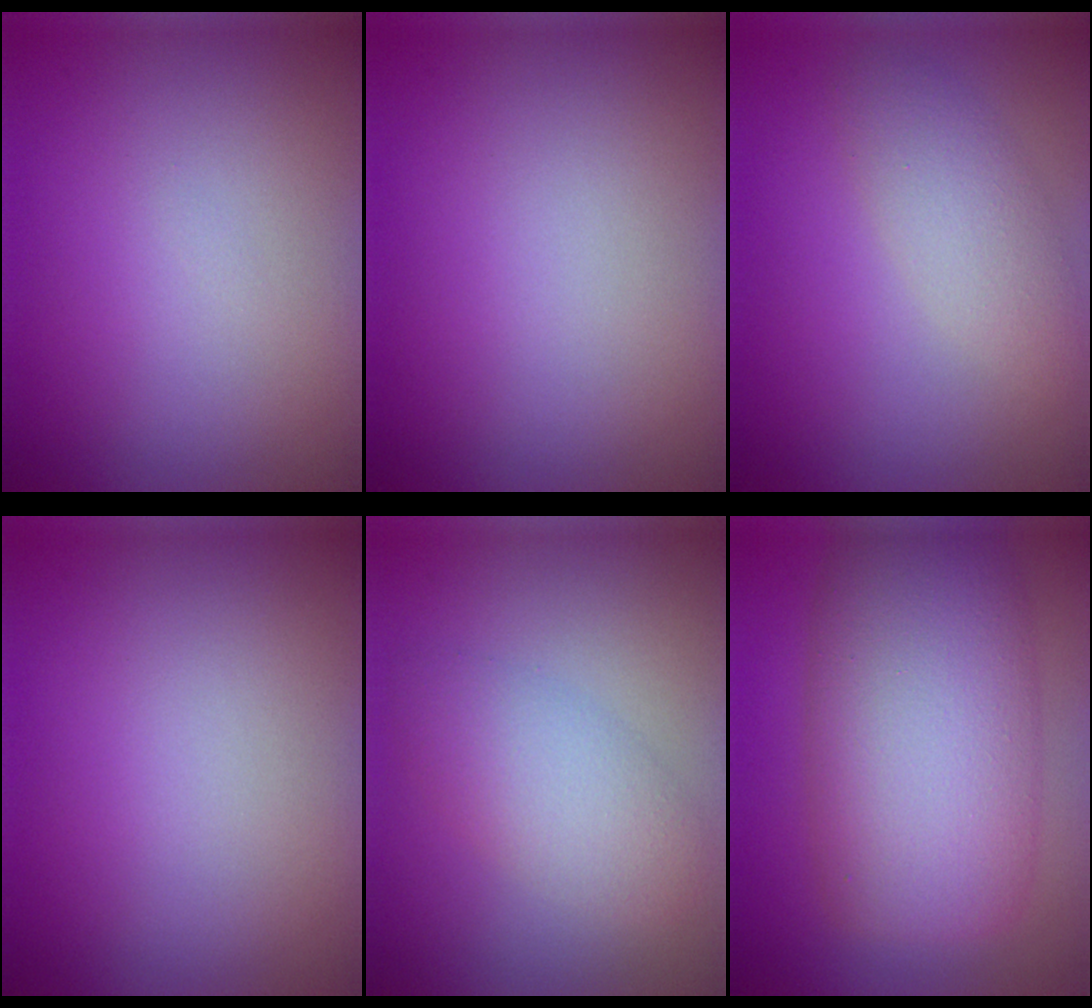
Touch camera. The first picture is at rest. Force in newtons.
{"total": 0.0}
{"total": 2.9, "press": 2.9, "slide": 0.3}
{"total": 0.0}
{"total": 3.9, "press": 3.9, "slide": 0.1}
{"total": 11.4, "press": 11.3, "slide": 0.2}